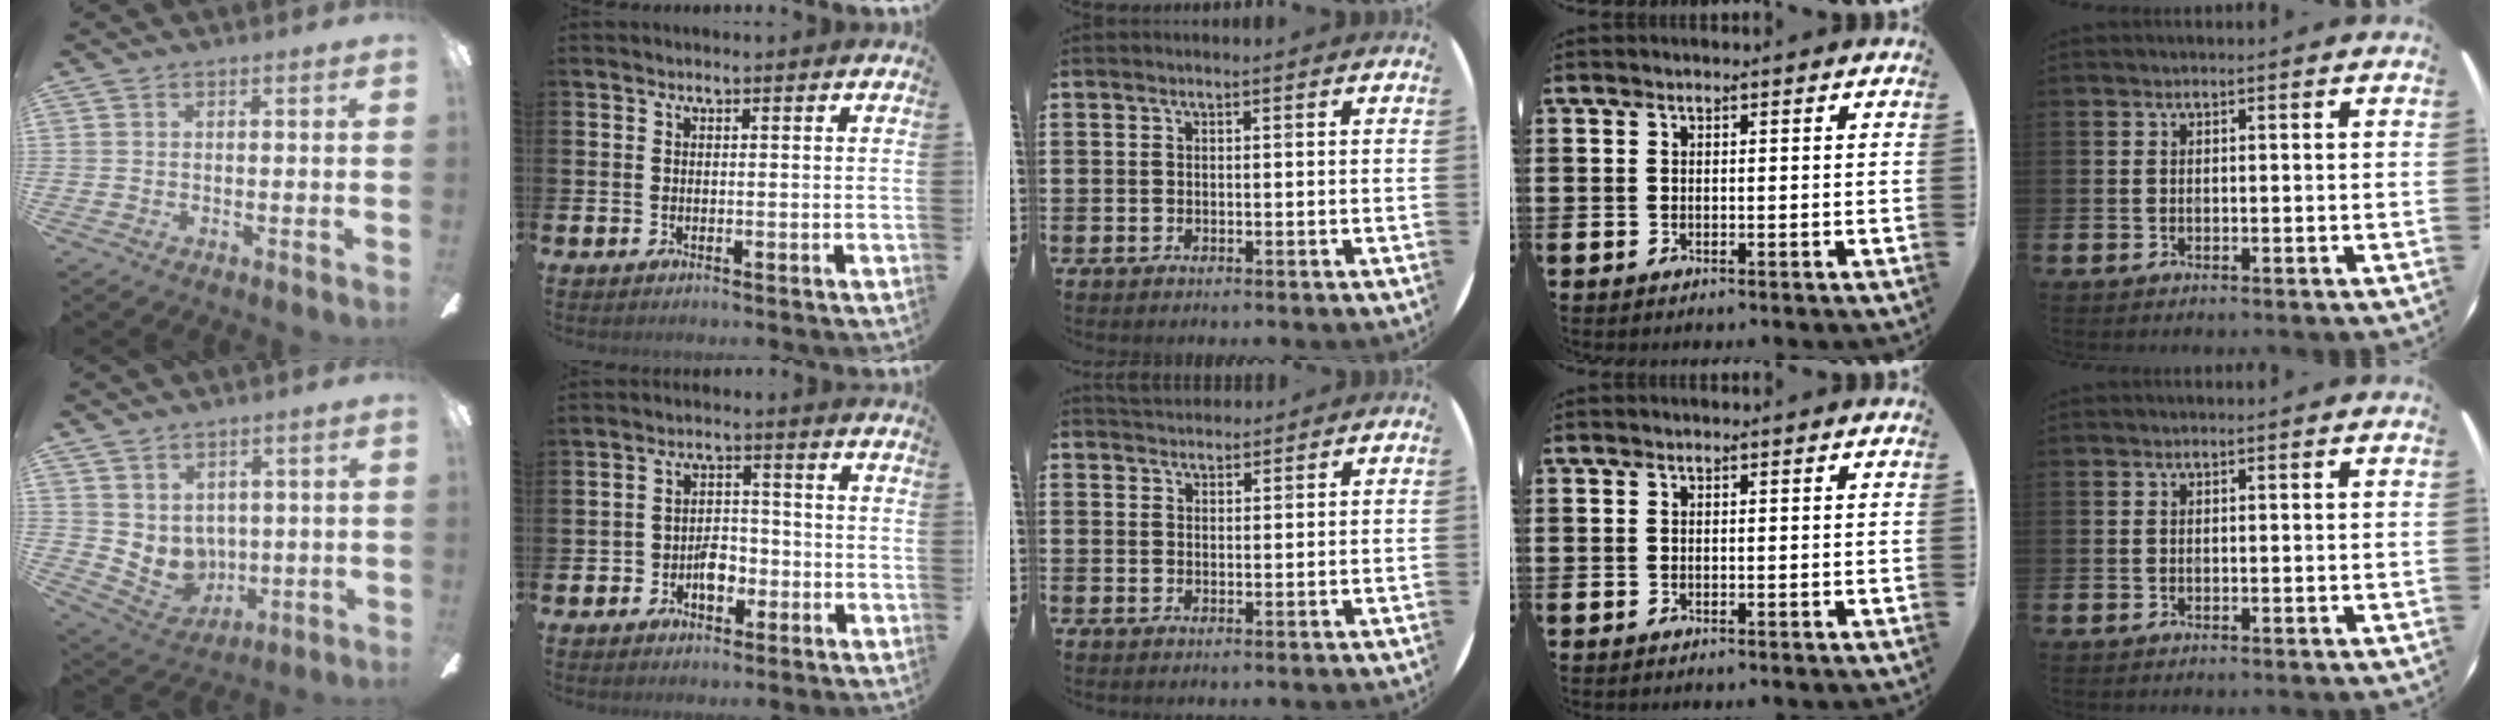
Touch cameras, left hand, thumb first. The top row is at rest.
{"thumb": {"total": 6.3, "force": [2.9, 5.4, 1.5], "torque": [-0.046, -0.026, 0.062]}, "index": {"total": 4.0, "force": [-1.9, 2.7, 2.2], "torque": [-0.043, 0.009, -0.038]}, "middle": {"total": 2.2, "force": [2.1, 0.6, -0.2], "torque": [0.002, 0.002, 0.040]}}